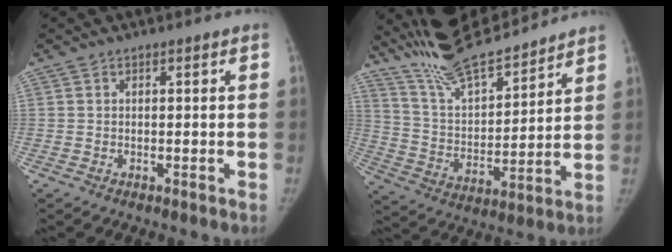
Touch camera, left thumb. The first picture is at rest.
{"total": 17.1, "force": [15.6, 3.2, 6.2], "torque": [-0.088, -0.073, 0.286]}